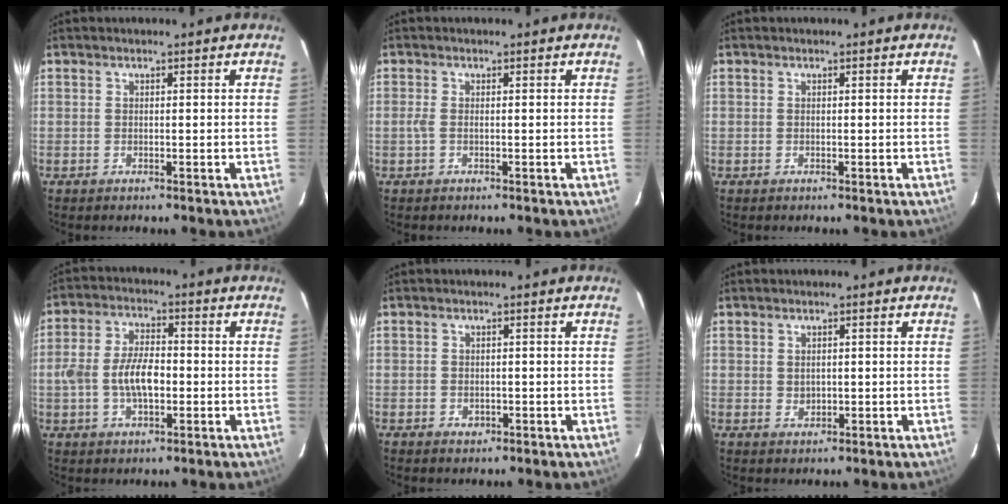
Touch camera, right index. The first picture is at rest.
{"total": 1.3, "force": [-0.2, 0.2, 1.3], "torque": [-0.027, 0.000, -0.006]}
{"total": 0.0}
{"total": 8.7, "force": [-1.5, 4.5, 7.3], "torque": [-0.145, 0.009, -0.026]}
{"total": 1.6, "force": [-0.7, 1.3, 0.5], "torque": [-0.007, -0.003, -0.009]}
{"total": 1.8, "force": [0.3, 1.5, 0.9], "torque": [-0.013, 0.002, 0.009]}